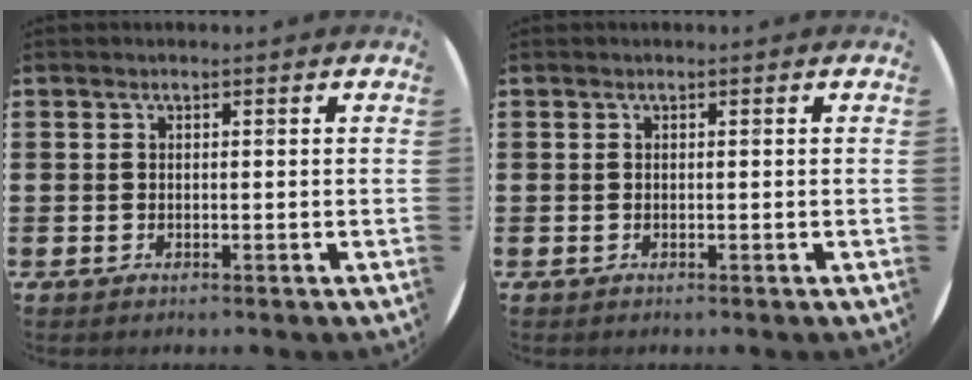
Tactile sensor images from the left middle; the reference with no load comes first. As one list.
[{"total": 0.0}]